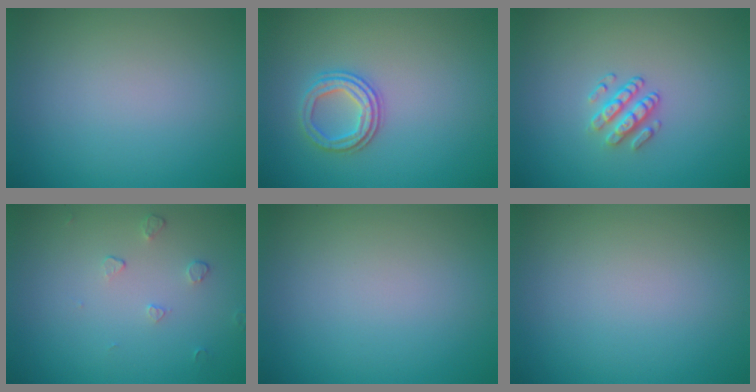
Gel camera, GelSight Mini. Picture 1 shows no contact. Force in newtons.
{"total": 2.5, "press": 2.4, "slide": 0.9}
{"total": 2.0, "press": 1.6, "slide": 1.3}
{"total": 0.9, "press": 0.6, "slide": 0.7}
{"total": 0.0}
{"total": 0.0}